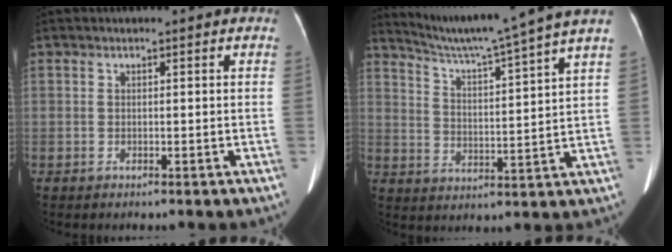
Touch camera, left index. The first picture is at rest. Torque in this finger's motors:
{"motor_torque": [0.12, -1.71, 0.02, 0.03]}